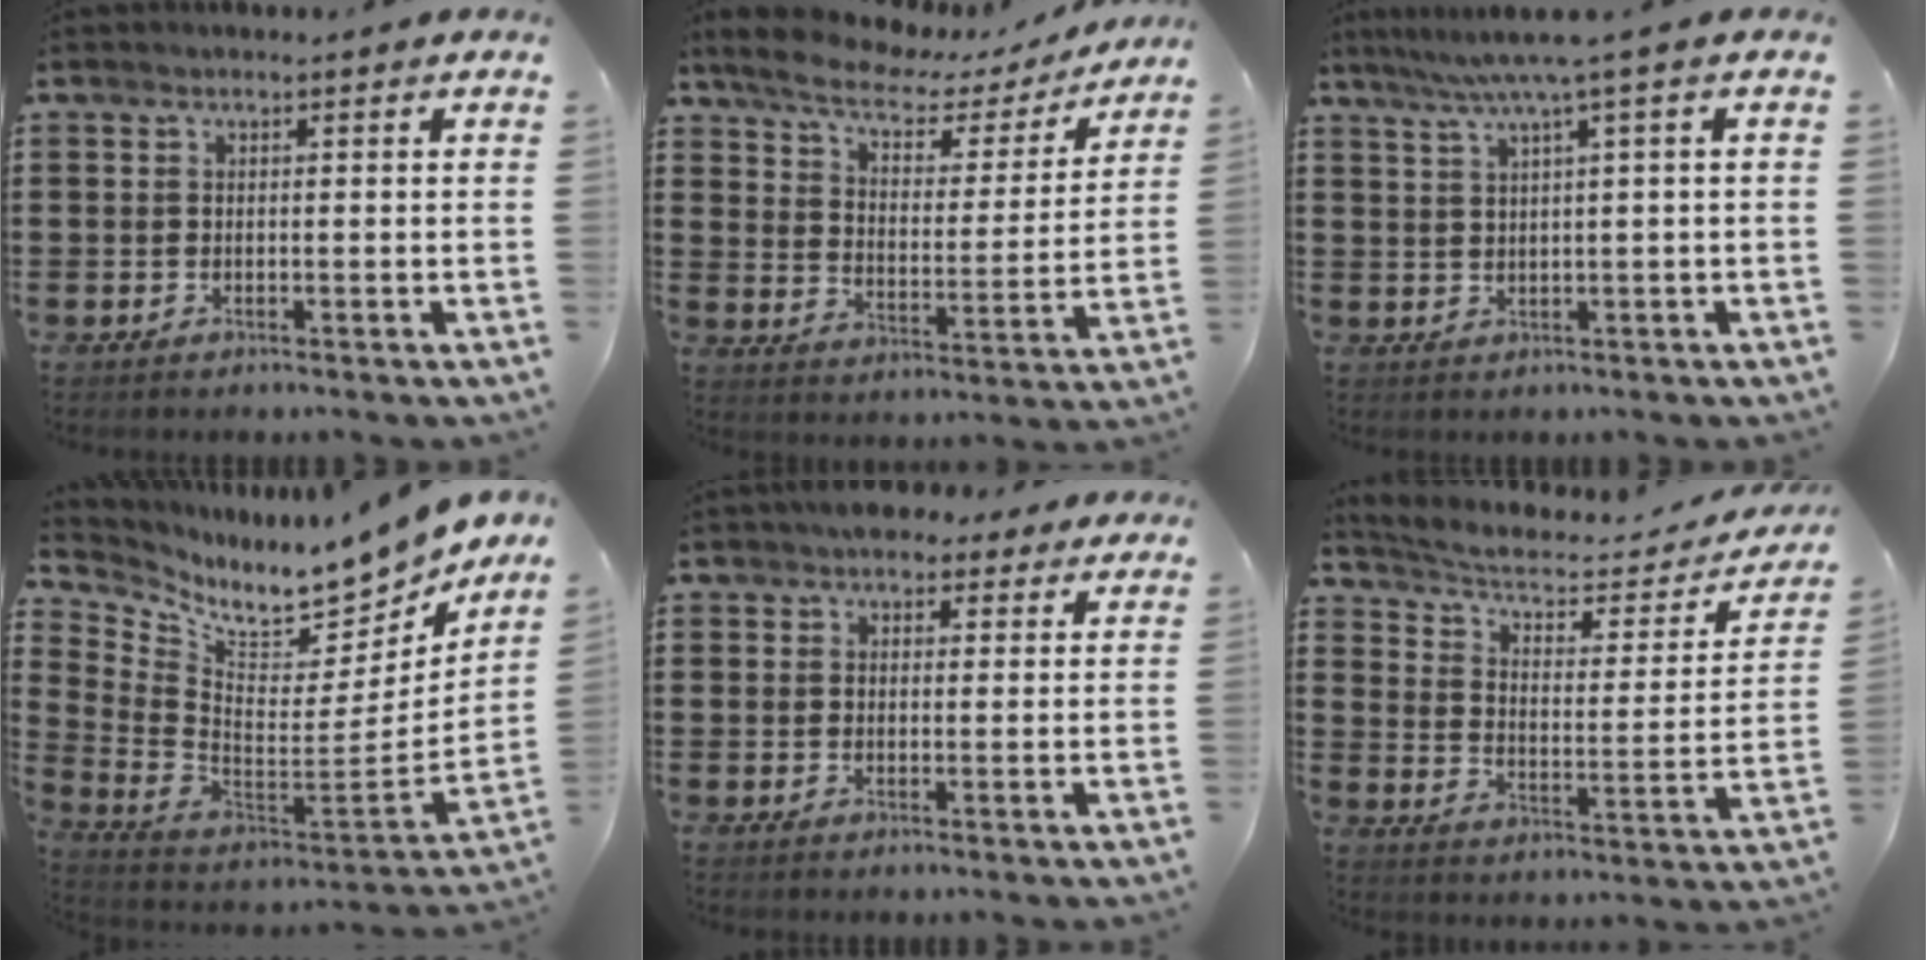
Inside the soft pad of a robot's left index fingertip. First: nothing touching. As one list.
[{"total": 6.3, "force": [4.9, 2.3, 3.3], "torque": [-0.089, -0.019, 0.078]}, {"total": 4.2, "force": [2.0, -0.6, 3.6], "torque": [-0.074, -0.006, 0.030]}, {"total": 9.3, "force": [8.6, 1.3, 3.2], "torque": [-0.093, -0.083, 0.144]}, {"total": 4.2, "force": [3.4, 2.2, 1.2], "torque": [-0.027, 0.004, 0.062]}, {"total": 4.7, "force": [3.3, 1.8, 2.8], "torque": [-0.073, -0.020, 0.049]}]